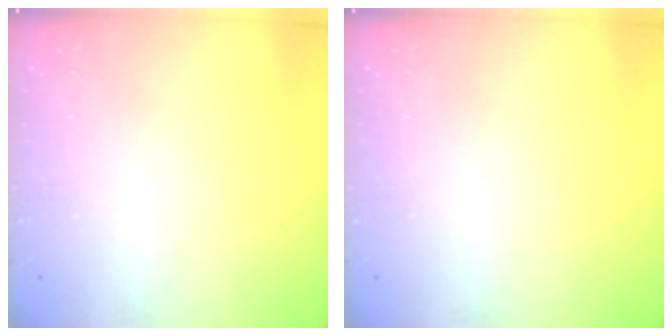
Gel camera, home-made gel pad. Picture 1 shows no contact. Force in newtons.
{"total": 0.0}